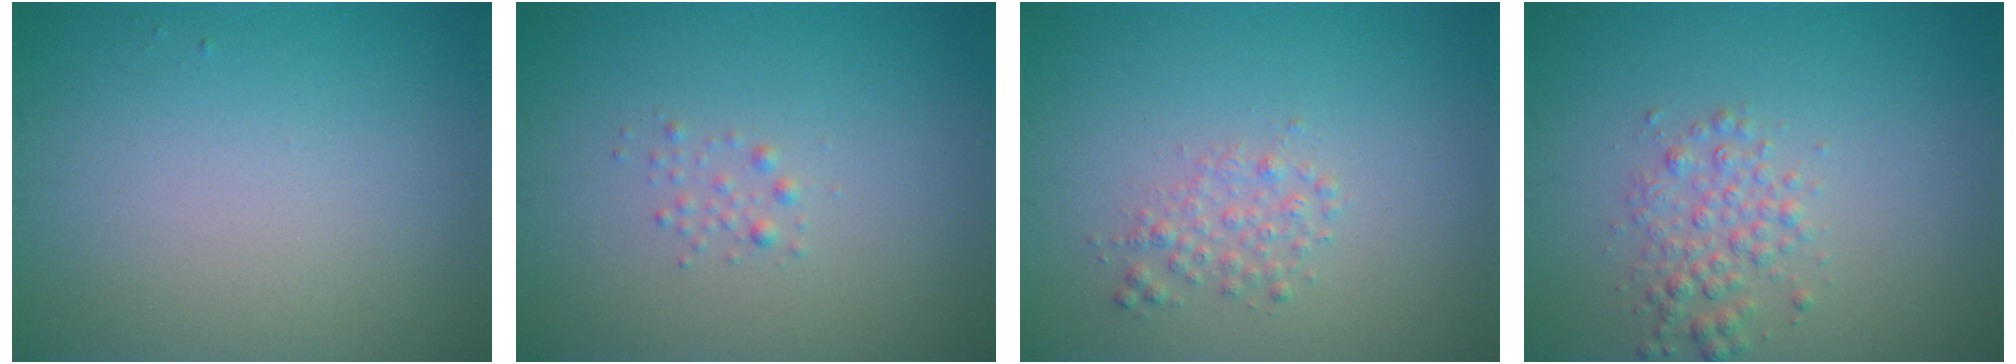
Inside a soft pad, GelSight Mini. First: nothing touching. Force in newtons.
{"total": 0.8, "press": 0.8, "slide": 0.1}
{"total": 1.6, "press": 1.6, "slide": 0.1}
{"total": 2.4, "press": 2.4, "slide": 0.0}